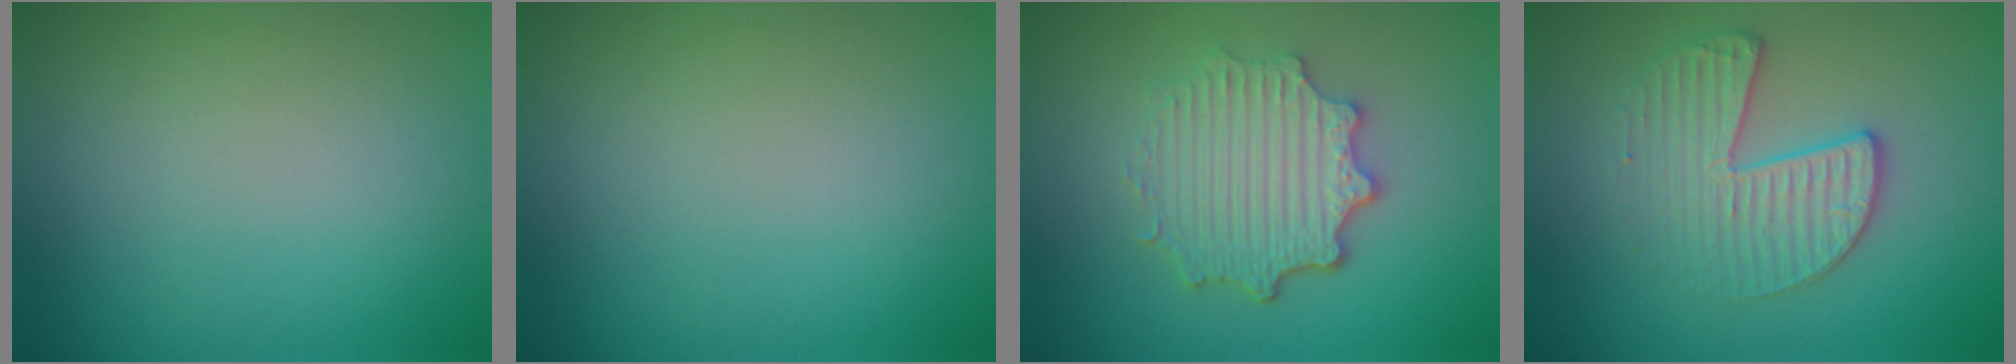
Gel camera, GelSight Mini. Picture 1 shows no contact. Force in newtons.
{"total": 0.0}
{"total": 4.8, "press": 3.7, "slide": 3.0}
{"total": 3.3, "press": 3.0, "slide": 1.3}